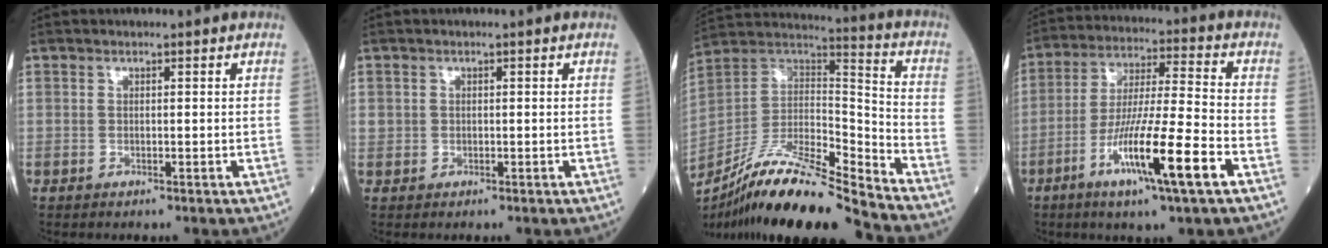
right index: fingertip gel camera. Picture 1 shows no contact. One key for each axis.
{"total": 1.2, "fx": 0.1, "fy": 1.1, "fz": 0.3, "tx": -0.007, "ty": 0.011, "tz": 0.004}
{"total": 19.8, "fx": -16.4, "fy": 1.2, "fz": 10.9, "tx": -0.224, "ty": 0.008, "tz": -0.303}
{"total": 14.1, "fx": -6.3, "fy": 0.0, "fz": 12.6, "tx": -0.236, "ty": -0.018, "tz": -0.115}